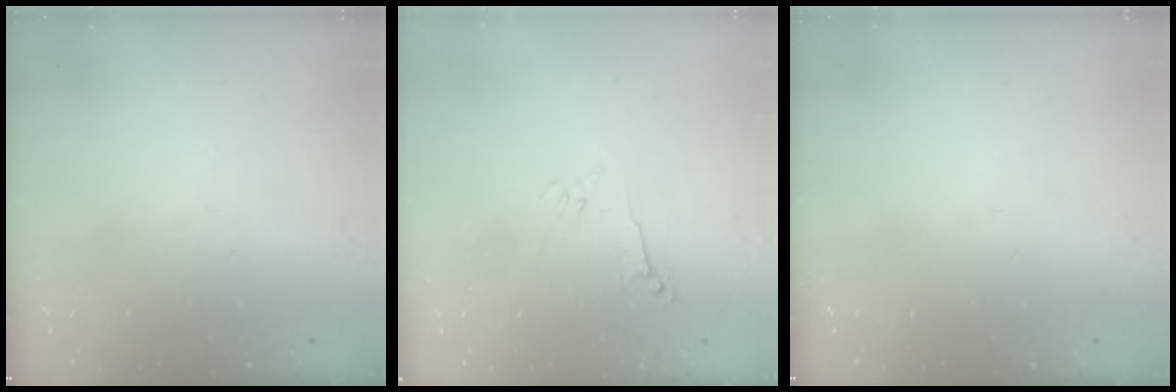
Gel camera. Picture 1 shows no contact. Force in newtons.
{"total": 3.0, "press": 2.9, "slide": 0.8}
{"total": 0.0}